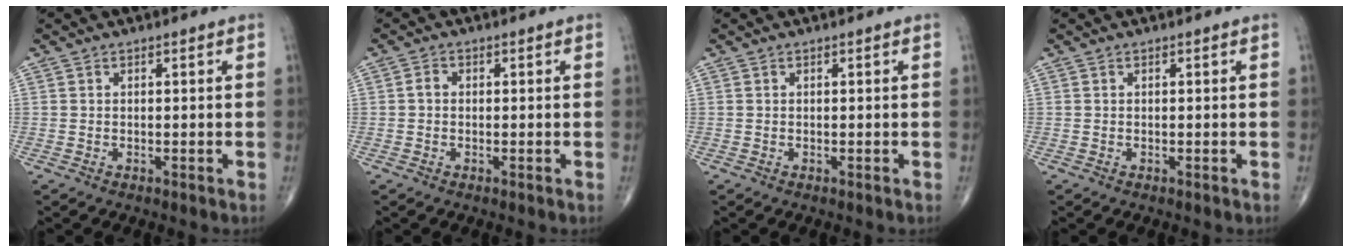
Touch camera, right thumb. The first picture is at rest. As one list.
[{"total": 1.4, "force": [-0.1, 1.1, 0.8], "torque": [-0.009, 0.004, -0.006]}, {"total": 0.0}, {"total": 0.0}]